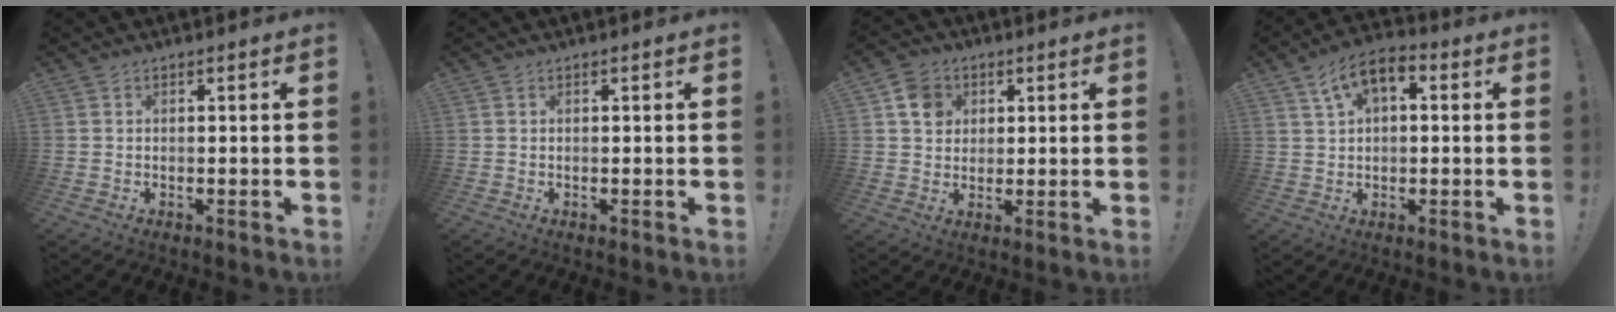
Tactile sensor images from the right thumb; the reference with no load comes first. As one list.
[{"total": 0.0}, {"total": 7.9, "force": [2.9, 6.9, 2.5], "torque": [-0.031, -0.007, 0.059]}, {"total": 7.8, "force": [3.0, 4.5, 5.7], "torque": [-0.089, -0.002, 0.055]}]